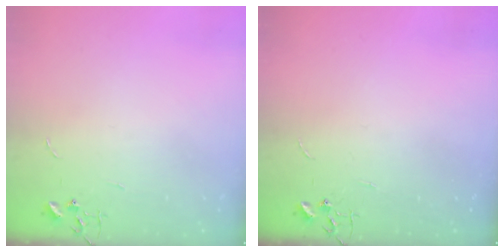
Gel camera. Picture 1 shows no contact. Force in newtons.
{"total": 0.0}